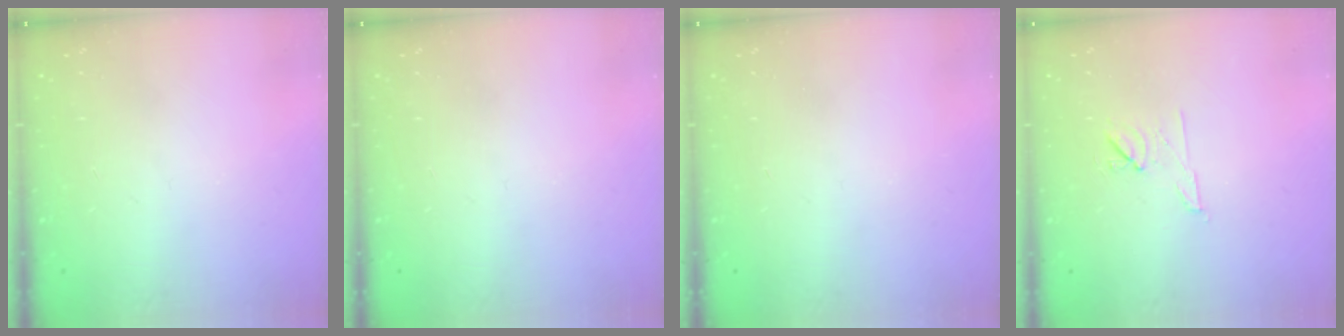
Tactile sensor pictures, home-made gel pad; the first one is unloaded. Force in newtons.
{"total": 0.0}
{"total": 0.0}
{"total": 7.0, "press": 6.9, "slide": 0.9}